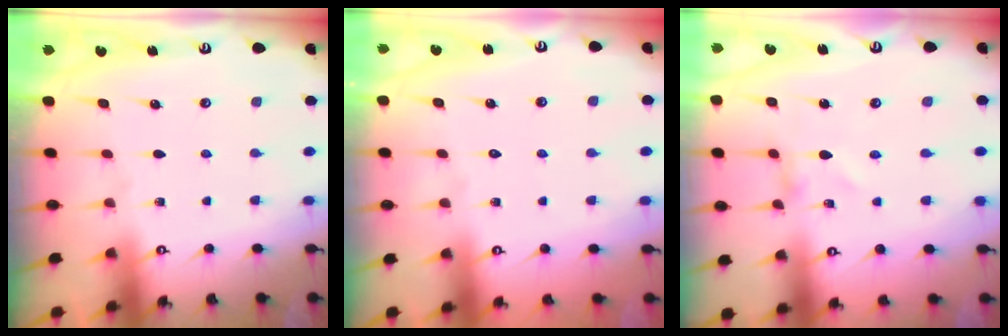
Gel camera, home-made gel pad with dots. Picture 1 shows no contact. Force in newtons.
{"total": 1.4, "press": 1.4, "slide": 0.1}
{"total": 0.0}